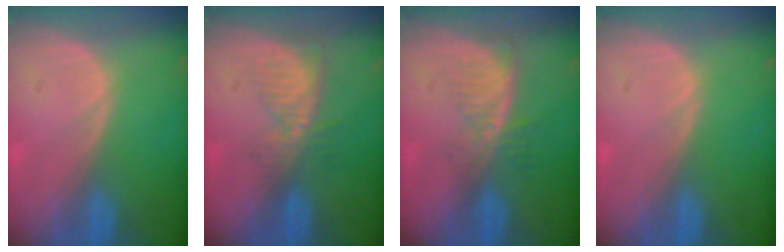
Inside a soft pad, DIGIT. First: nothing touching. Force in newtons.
{"total": 5.3, "press": 4.7, "slide": 2.5}
{"total": 5.7, "press": 4.9, "slide": 2.9}
{"total": 0.0}